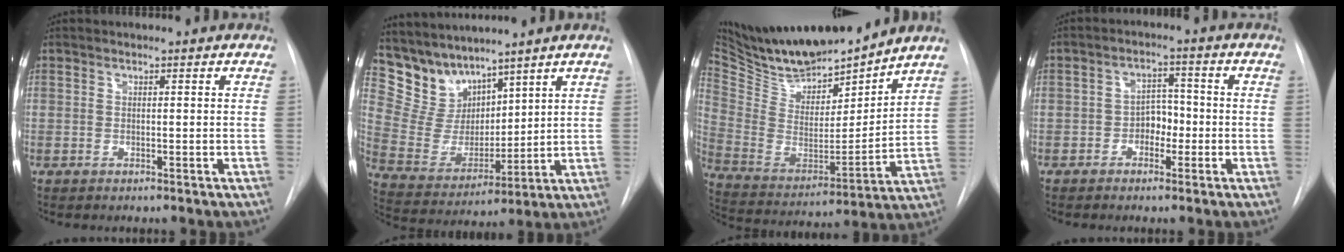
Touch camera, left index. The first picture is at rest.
{"total": 9.2, "force": [8.4, 3.7, 1.0], "torque": [-0.046, 0.019, 0.186]}
{"total": 21.4, "force": [19.3, 4.5, 8.1], "torque": [-0.160, -0.016, 0.336]}
{"total": 3.5, "force": [-1.2, 2.5, 2.2], "torque": [-0.029, 0.012, -0.023]}